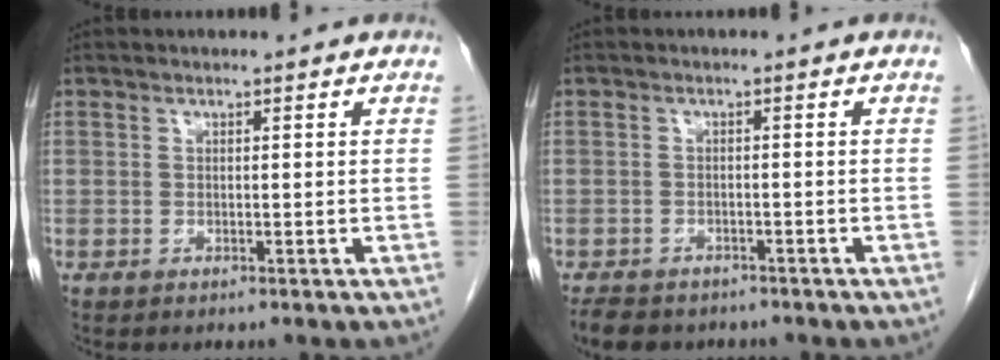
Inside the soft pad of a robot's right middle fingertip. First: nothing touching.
{"total": 6.3, "force": [-5.2, 2.8, 2.1], "torque": [-0.039, -0.006, -0.073]}